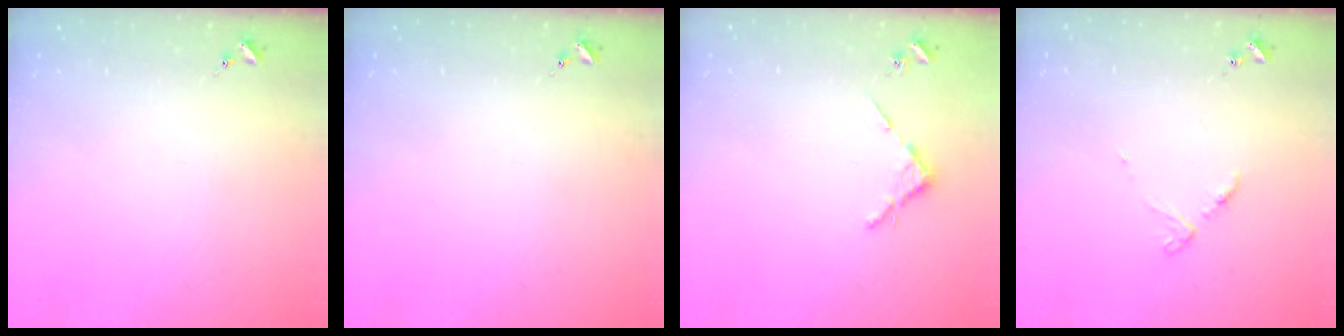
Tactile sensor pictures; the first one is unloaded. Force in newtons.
{"total": 0.0}
{"total": 2.7, "press": 2.7, "slide": 0.3}
{"total": 4.4, "press": 4.3, "slide": 0.5}